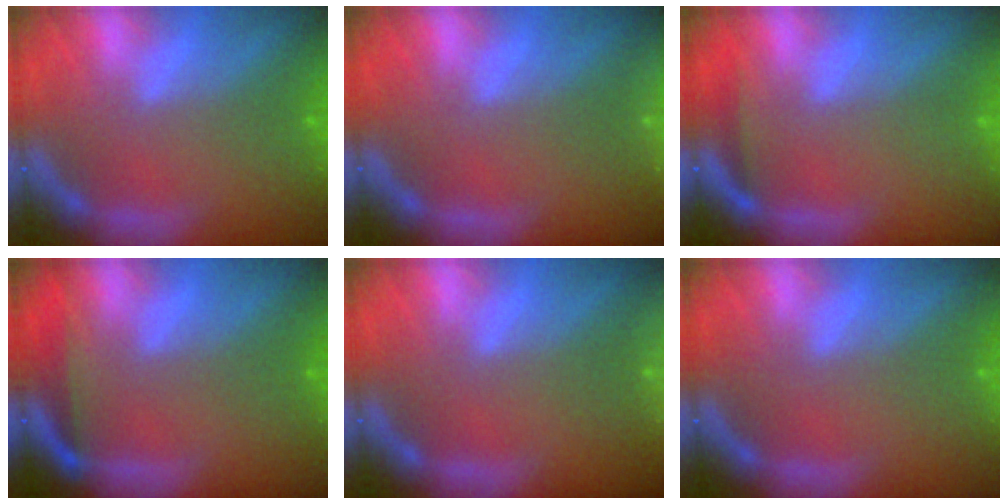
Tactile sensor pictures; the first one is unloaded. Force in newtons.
{"total": 4.5}
{"total": 1.4}
{"total": 3.0}
{"total": 9.0}
{"total": 0.0}